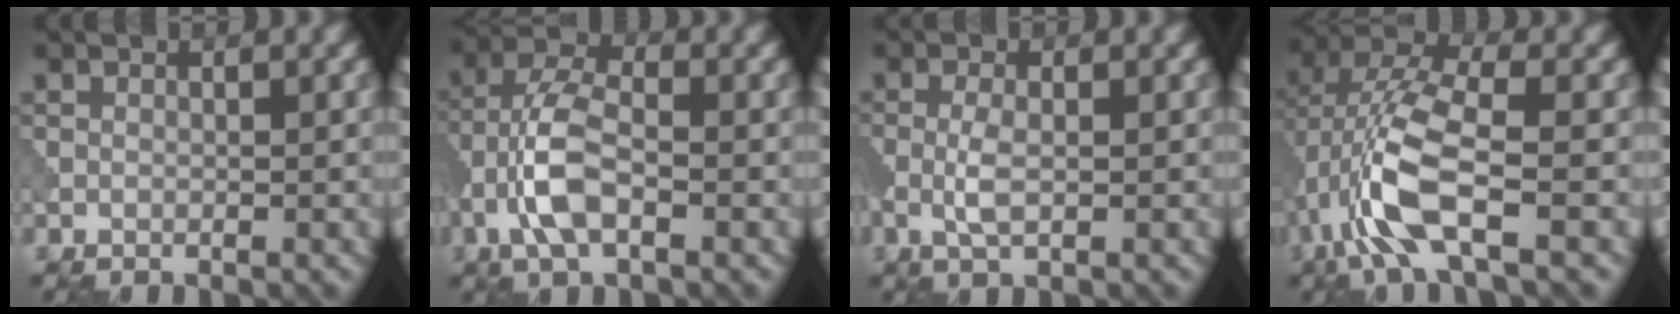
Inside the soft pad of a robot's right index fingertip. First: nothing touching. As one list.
[{"total": 5.2, "force": [-1.8, 2.3, 4.2], "torque": [-0.090, 0.010, -0.042]}, {"total": 2.1, "force": [-0.2, 0.8, 2.0], "torque": [-0.048, -0.003, -0.007]}, {"total": 8.2, "force": [-2.4, 3.0, 7.3], "torque": [-0.170, 0.013, -0.059]}]